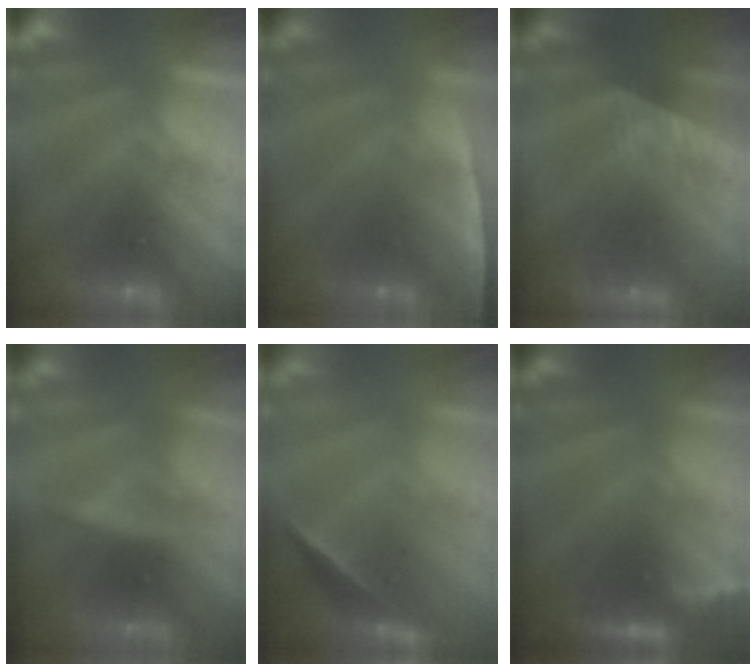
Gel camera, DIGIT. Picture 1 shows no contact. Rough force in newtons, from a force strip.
{"total": 1.6}
{"total": 3.9}
{"total": 2.5}
{"total": 1.8}
{"total": 2.3}